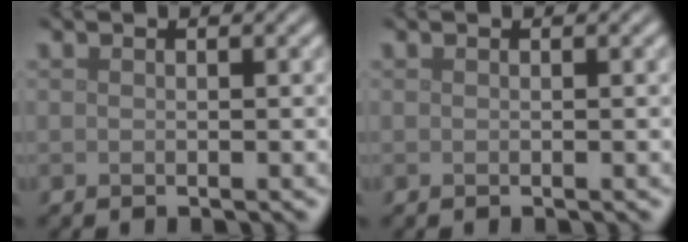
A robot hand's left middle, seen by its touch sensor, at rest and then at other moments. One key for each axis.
{"total": 0.0}